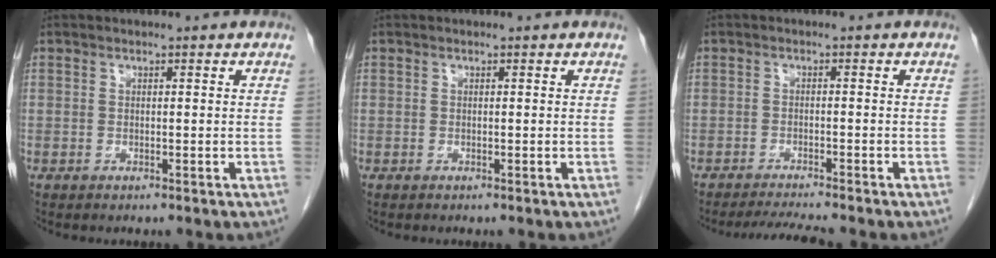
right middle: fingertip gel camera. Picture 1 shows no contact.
{"total": 0.0}
{"total": 4.3, "force": [-4.1, -0.3, 1.3], "torque": [-0.028, -0.016, -0.065]}